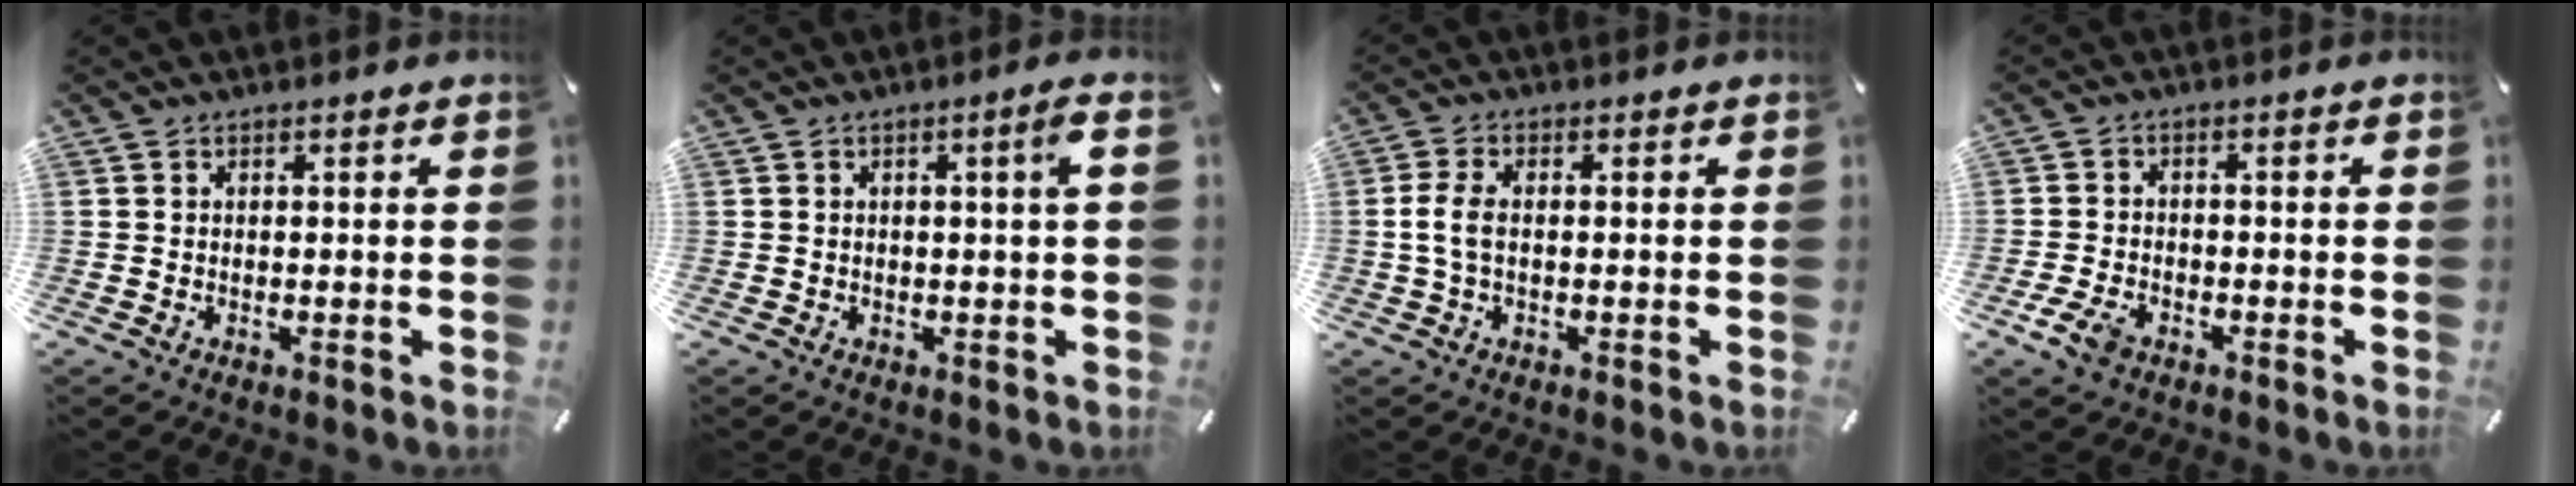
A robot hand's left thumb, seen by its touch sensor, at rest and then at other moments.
{"total": 3.2, "force": [0.5, 0.0, 3.2], "torque": [-0.050, -0.006, 0.004]}
{"total": 4.6, "force": [-0.1, 2.3, 4.0], "torque": [-0.095, -0.002, -0.008]}
{"total": 4.9, "force": [-2.7, 2.9, 2.9], "torque": [-0.072, 0.007, -0.054]}